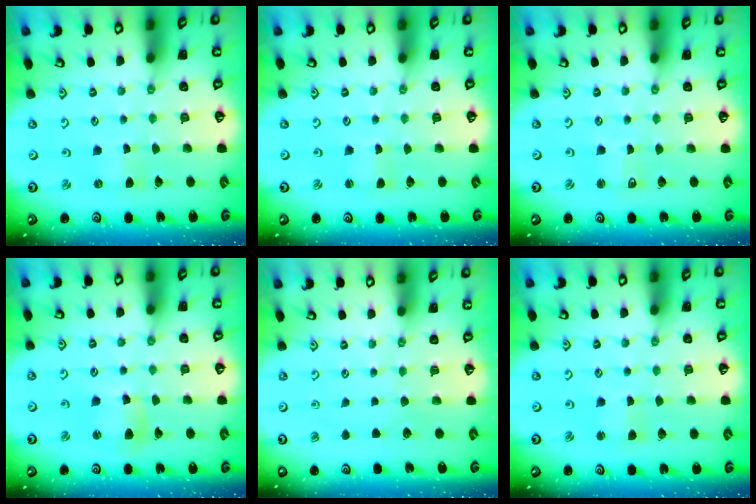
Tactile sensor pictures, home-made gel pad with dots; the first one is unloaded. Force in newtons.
{"total": 0.8, "press": 0.8, "slide": 0.0}
{"total": 2.0, "press": 2.0, "slide": 0.3}
{"total": 5.9, "press": 5.8, "slide": 0.6}
{"total": 0.0}
{"total": 1.9, "press": 1.9, "slide": 0.4}